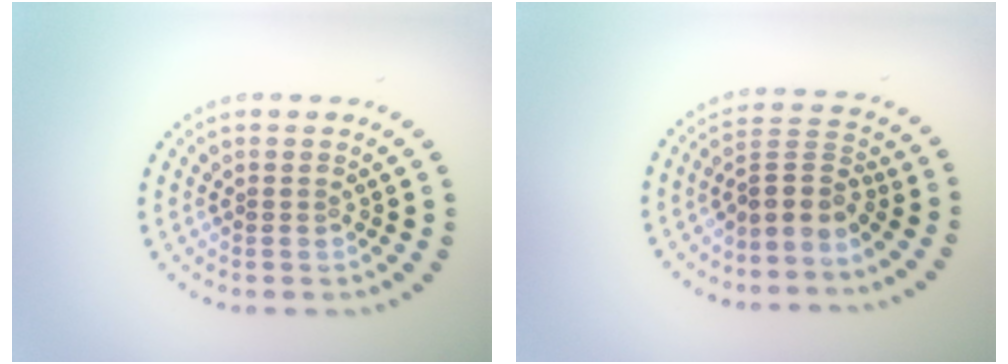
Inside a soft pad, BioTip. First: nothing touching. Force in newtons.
{"total": 3.0, "press": 2.1, "slide": 2.1}